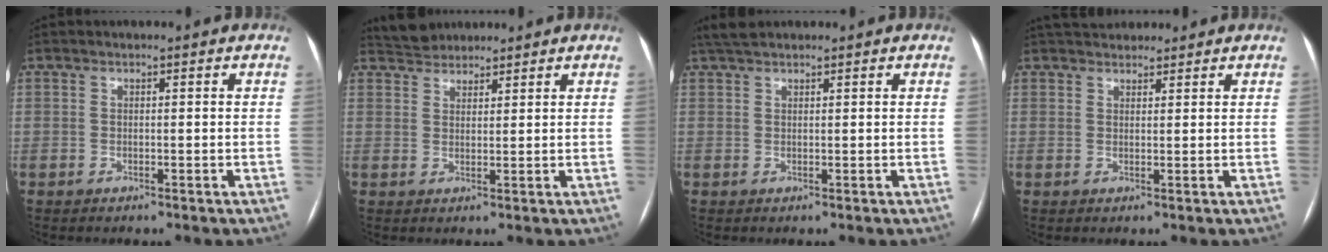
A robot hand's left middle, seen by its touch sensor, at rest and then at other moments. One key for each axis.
{"total": 4.0, "fx": 3.7, "fy": 1.4, "fz": 0.1, "tx": -0.008, "ty": 0.025, "tz": 0.069}
{"total": 3.2, "fx": 2.8, "fy": 0.9, "fz": 1.3, "tx": -0.029, "ty": 0.022, "tz": 0.054}
{"total": 5.6, "fx": 5.1, "fy": 1.8, "fz": 1.5, "tx": -0.017, "ty": 0.034, "tz": 0.079}